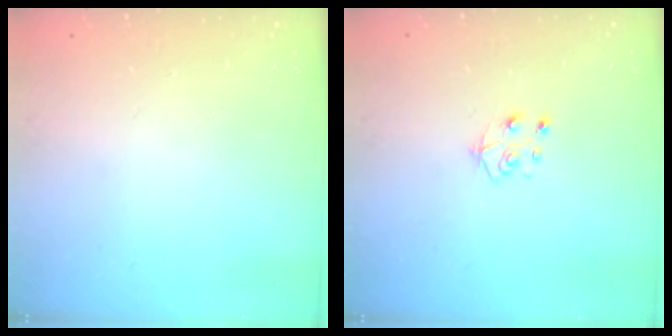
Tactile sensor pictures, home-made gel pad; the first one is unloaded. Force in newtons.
{"total": 4.8, "press": 4.8, "slide": 0.4}